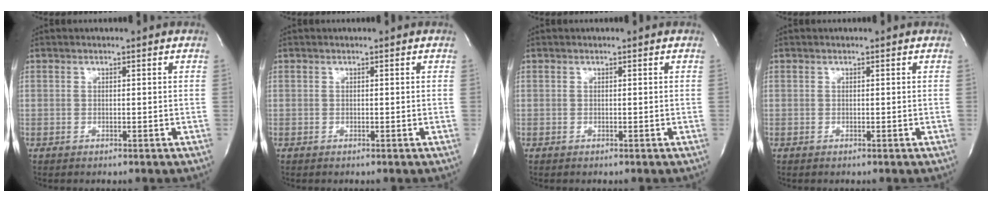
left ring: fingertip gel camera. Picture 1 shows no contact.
{"total": 0.0}
{"total": 0.0}
{"total": 0.0}